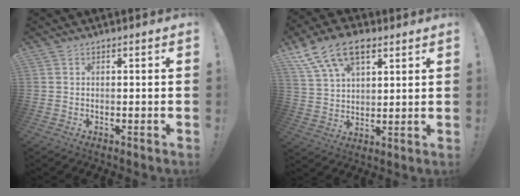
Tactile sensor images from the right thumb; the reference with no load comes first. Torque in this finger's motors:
{"motor_torque": [0.33, 0.38, 0.24, 0.16, 0.39]}